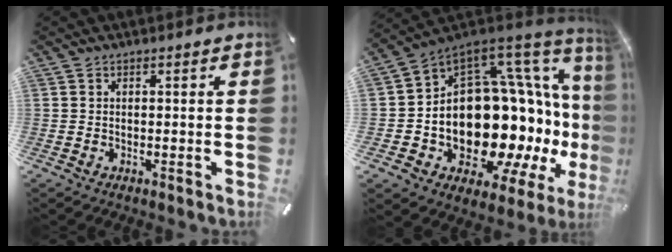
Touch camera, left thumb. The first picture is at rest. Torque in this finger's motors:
{"motor_torque": [1.71, 2.77, 2.77, 0.00, 0.65]}